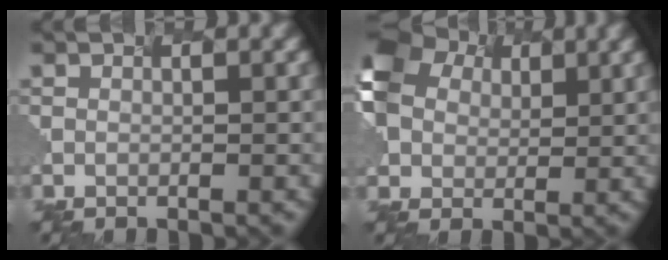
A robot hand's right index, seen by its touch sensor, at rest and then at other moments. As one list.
[{"total": 7.7, "force": [3.1, 6.1, 3.5], "torque": [-0.126, 0.019, 0.058]}]